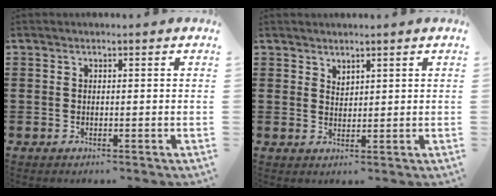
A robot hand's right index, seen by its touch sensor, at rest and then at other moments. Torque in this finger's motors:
{"motor_torque": [-0.24, -0.14, -0.01, -0.01]}